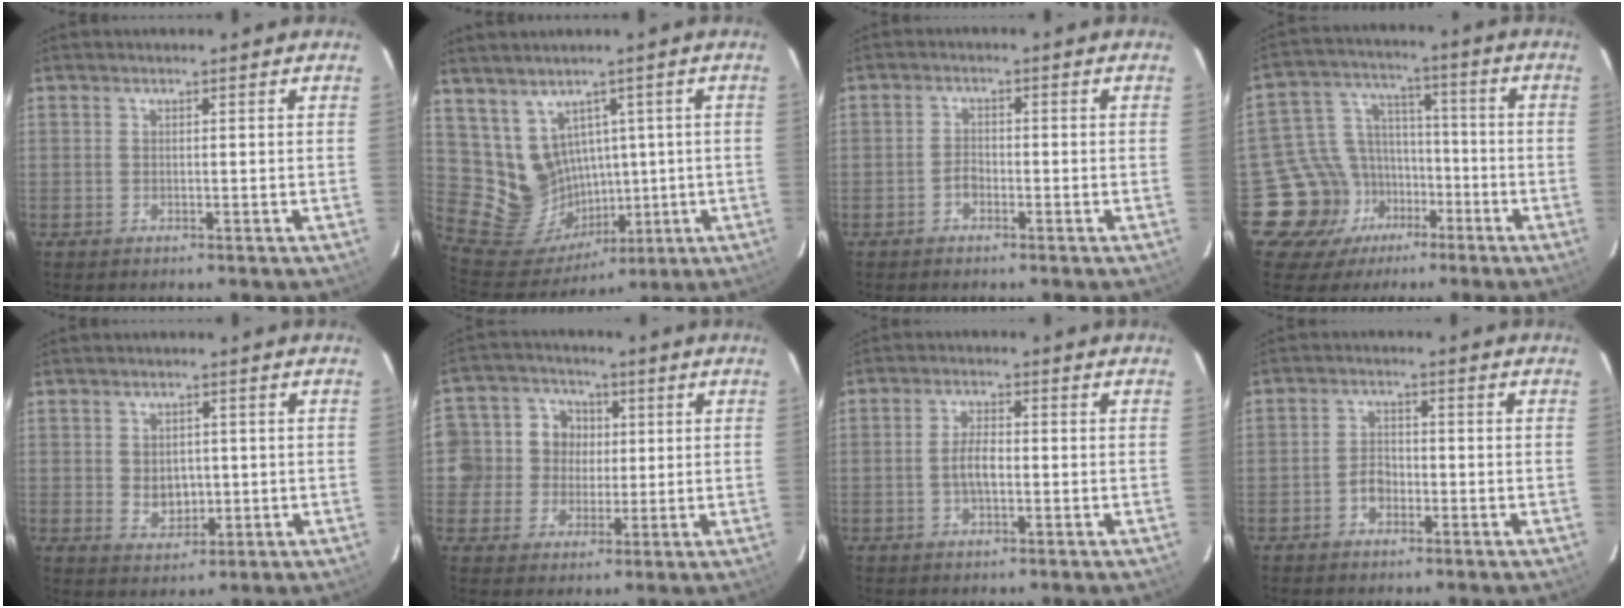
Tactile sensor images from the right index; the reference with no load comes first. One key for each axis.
{"total": 11.8, "fx": 3.4, "fy": 10.7, "fz": 3.6, "tx": -0.100, "ty": 0.004, "tz": 0.097}
{"total": 1.9, "fx": -1.2, "fy": 1.2, "fz": 0.9, "tx": -0.017, "ty": 0.006, "tz": -0.022}
{"total": 12.8, "fx": -6.6, "fy": 10.5, "fz": 2.9, "tx": -0.081, "ty": 0.047, "tz": -0.101}
{"total": 4.7, "fx": -0.1, "fy": 3.8, "fz": 2.9, "tx": -0.049, "ty": 0.000, "tz": 0.008}
{"total": 9.8, "fx": 0.6, "fy": 9.5, "fz": 2.4, "tx": -0.068, "ty": 0.028, "tz": 0.003}
{"total": 4.0, "fx": -0.7, "fy": 1.6, "fz": 3.6, "tx": -0.070, "ty": 0.005, "tz": -0.011}
{"total": 3.1, "fx": -1.5, "fy": 2.3, "fz": 1.5, "tx": -0.030, "ty": 0.011, "tz": -0.025}